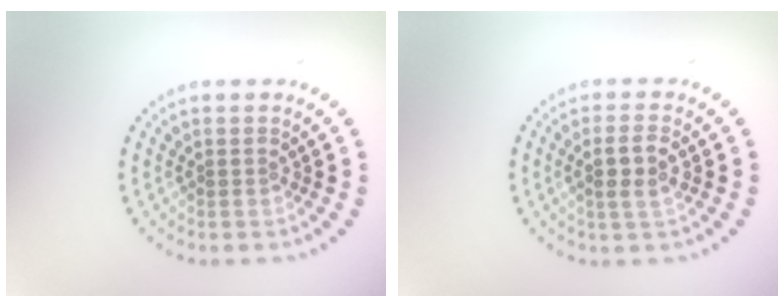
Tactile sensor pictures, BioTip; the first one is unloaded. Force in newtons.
{"total": 2.5, "press": 2.4, "slide": 0.7}